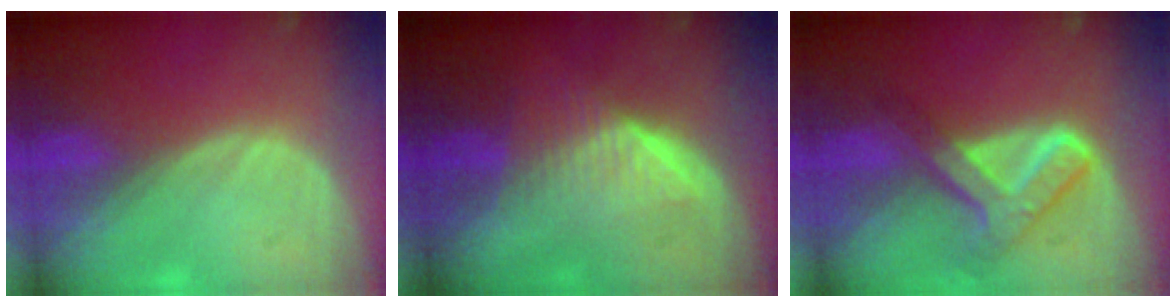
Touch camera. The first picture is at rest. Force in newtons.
{"total": 6.4, "press": 5.8, "slide": 2.6}
{"total": 7.7, "press": 6.5, "slide": 4.1}